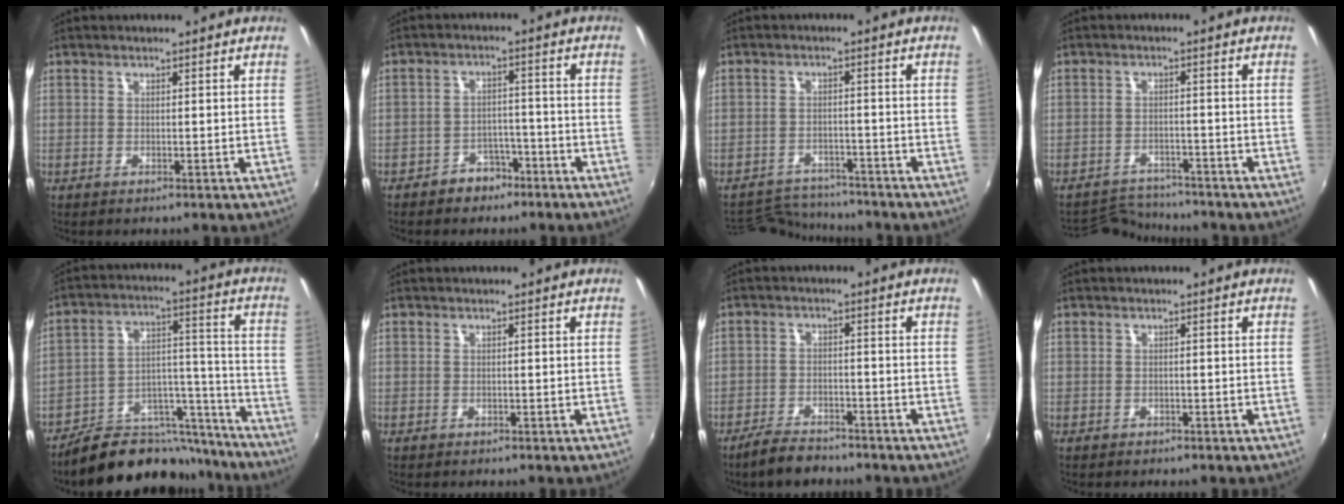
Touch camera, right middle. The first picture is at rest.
{"total": 5.3, "force": [-3.9, 3.3, 1.4], "torque": [-0.033, 0.018, -0.051]}
{"total": 9.4, "force": [-9.1, 2.0, 1.3], "torque": [-0.046, 0.012, -0.141]}
{"total": 7.8, "force": [-7.7, 0.9, 0.1], "torque": [-0.022, 0.010, -0.130]}
{"total": 19.1, "force": [-16.7, 7.2, 5.6], "torque": [-0.081, 0.058, -0.235]}
{"total": 0.0}
{"total": 5.9, "force": [-5.1, 1.9, 2.2], "torque": [-0.066, -0.003, -0.085]}
{"total": 1.0, "force": [-0.8, 0.5, 0.1], "torque": [-0.007, 0.001, -0.010]}